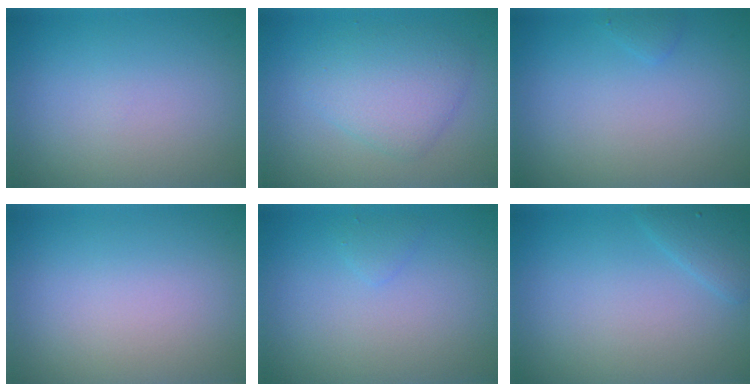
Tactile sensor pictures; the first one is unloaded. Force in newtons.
{"total": 3.8, "press": 3.8, "slide": 0.1}
{"total": 0.6, "press": 0.6, "slide": 0.1}
{"total": 0.0}
{"total": 0.7, "press": 0.7, "slide": 0.0}
{"total": 1.6, "press": 1.6, "slide": 0.1}